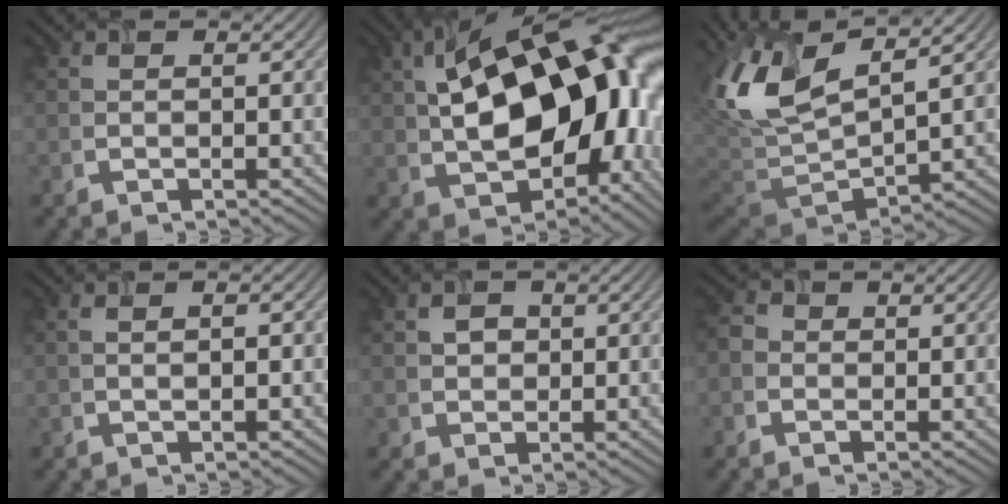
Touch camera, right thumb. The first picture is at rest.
{"total": 19.8, "force": [2.5, 11.4, 16.0], "torque": [-0.248, 0.007, 0.036]}
{"total": 11.9, "force": [4.3, 5.3, 9.8], "torque": [-0.236, 0.005, 0.075]}
{"total": 1.6, "force": [0.2, 0.6, 1.5], "torque": [-0.014, -0.005, 0.006]}
{"total": 2.0, "force": [0.4, 1.7, 0.9], "torque": [-0.020, -0.002, 0.006]}
{"total": 1.9, "force": [-0.5, 1.8, 0.7], "torque": [-0.016, 0.001, -0.016]}